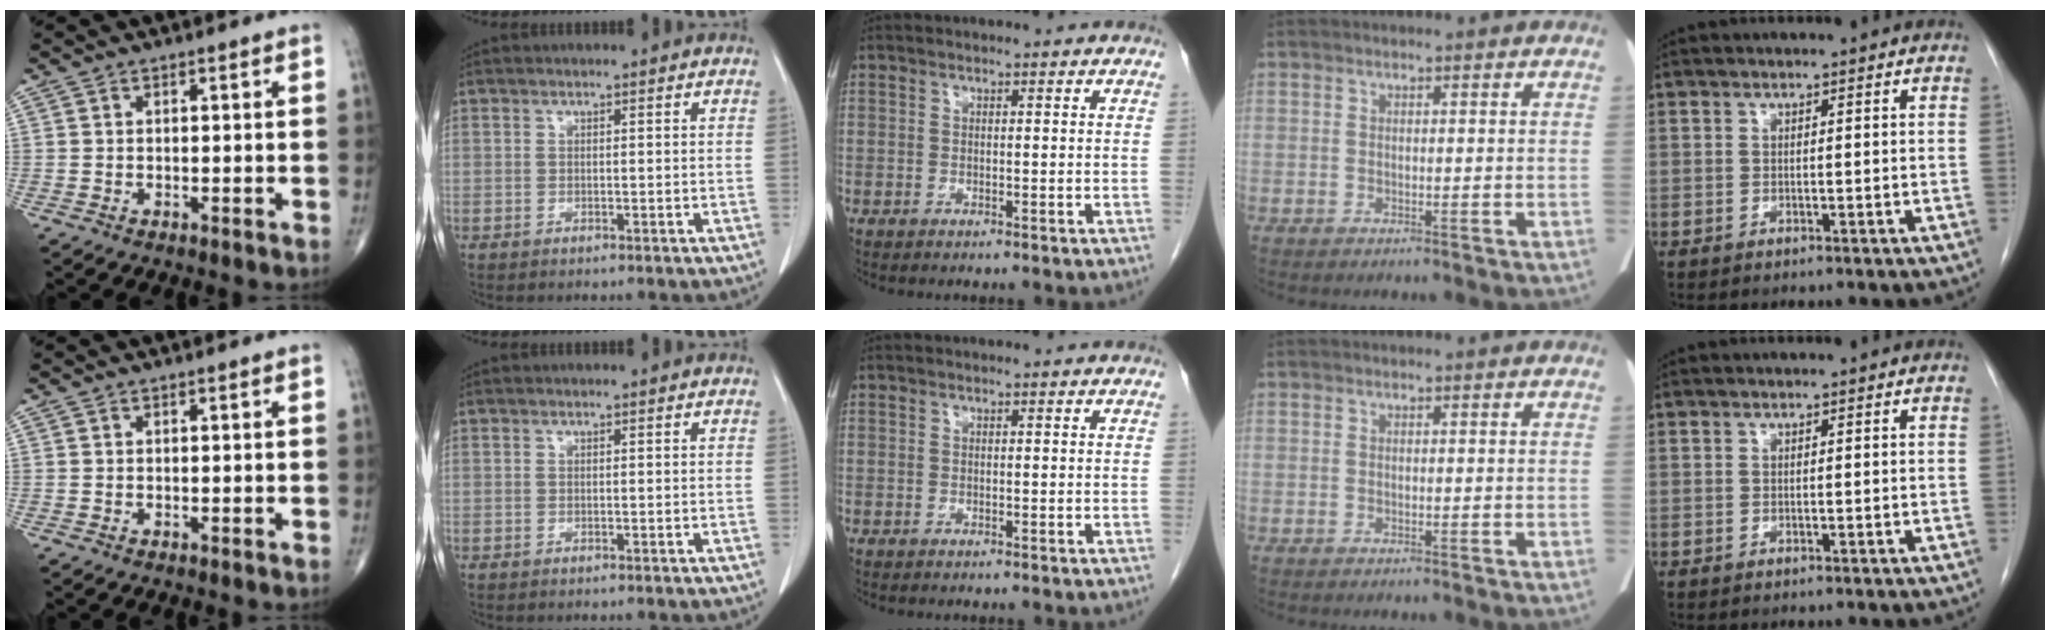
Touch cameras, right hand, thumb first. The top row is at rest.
{}